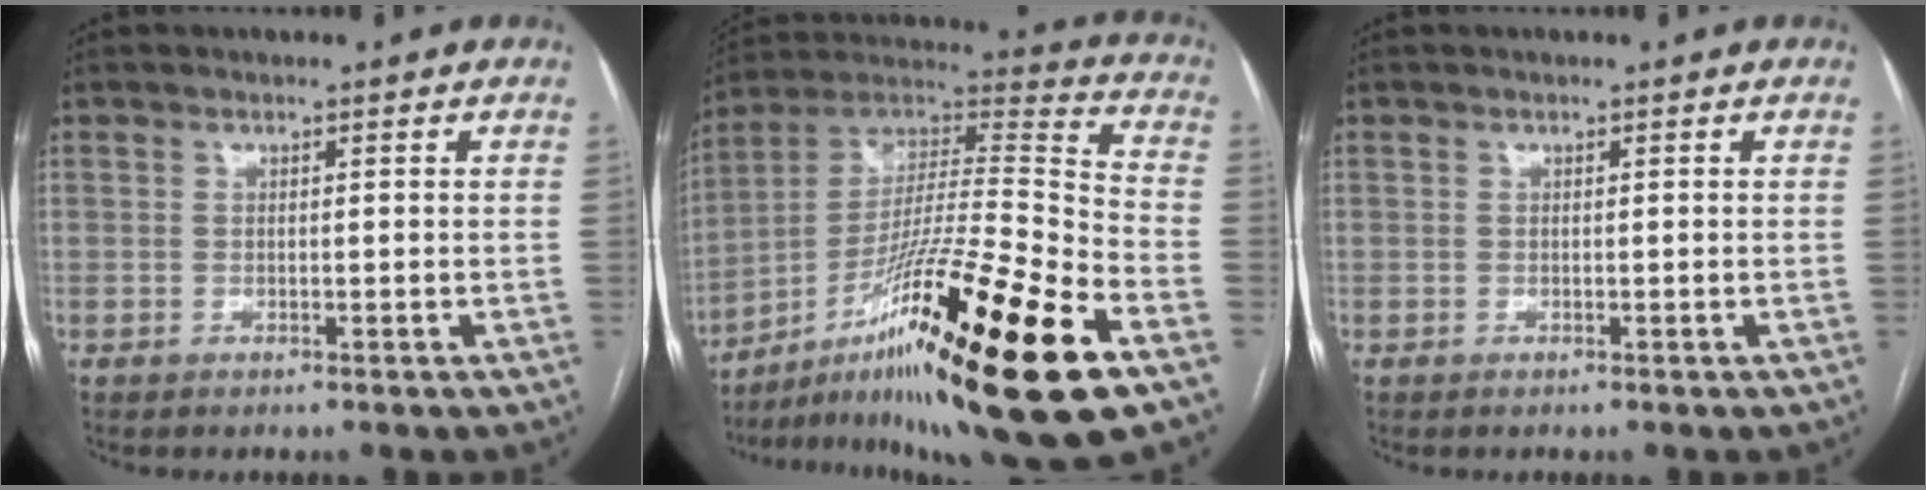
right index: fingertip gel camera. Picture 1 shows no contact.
{"total": 28.0, "force": [-14.0, 1.3, 24.2], "torque": [-0.378, -0.018, -0.234]}
{"total": 0.0}